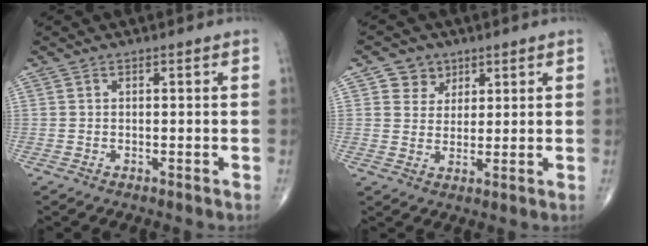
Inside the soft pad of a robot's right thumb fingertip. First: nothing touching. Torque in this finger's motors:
{"motor_torque": [-0.03, 0.12, -0.14, 0.02, 0.00]}